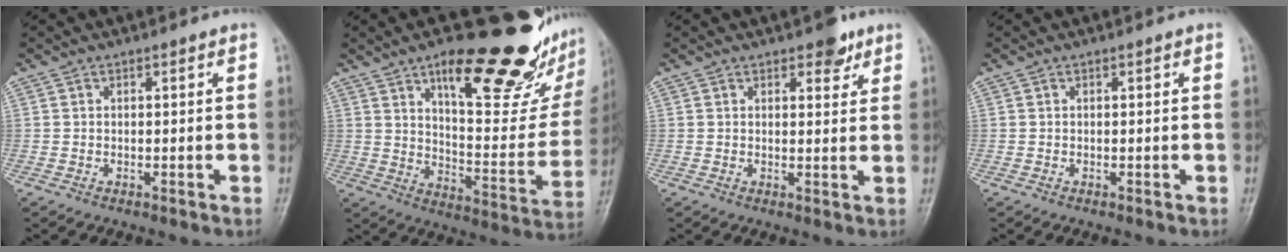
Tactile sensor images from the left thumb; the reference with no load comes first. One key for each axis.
{"total": 28.8, "fx": 17.1, "fy": 9.7, "fz": 21.0, "tx": -0.244, "ty": -0.072, "tz": 0.254}
{"total": 4.1, "fx": 2.7, "fy": 2.0, "fz": 2.3, "tx": -0.010, "ty": -0.013, "tz": 0.035}
{"total": 0.0}